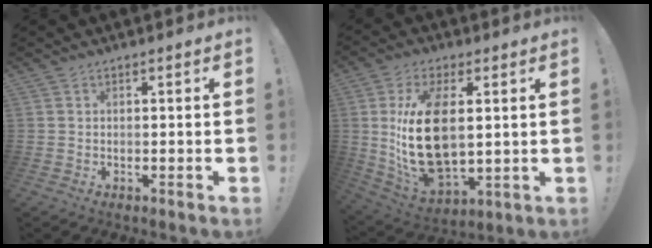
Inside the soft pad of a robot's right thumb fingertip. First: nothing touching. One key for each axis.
{"total": 20.0, "fx": 2.8, "fy": 10.9, "fz": 16.5, "tx": -0.328, "ty": -0.016, "tz": 0.052}